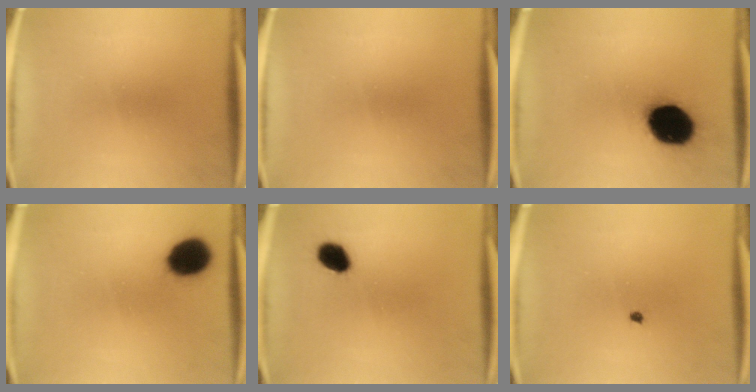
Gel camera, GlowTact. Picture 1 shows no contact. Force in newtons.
{"total": 0.0}
{"total": 18.7}
{"total": 10.7}
{"total": 5.6}
{"total": 0.5}